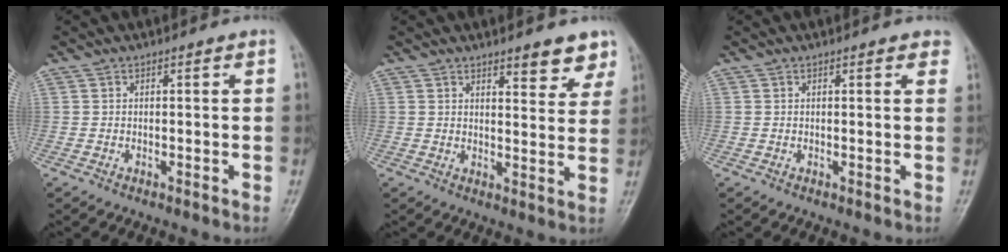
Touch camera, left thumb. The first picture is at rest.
{"total": 6.6, "force": [5.0, 2.2, 3.8], "torque": [-0.019, -0.028, 0.058]}
{"total": 2.5, "force": [1.7, 0.9, 1.6], "torque": [-0.005, 0.002, 0.015]}